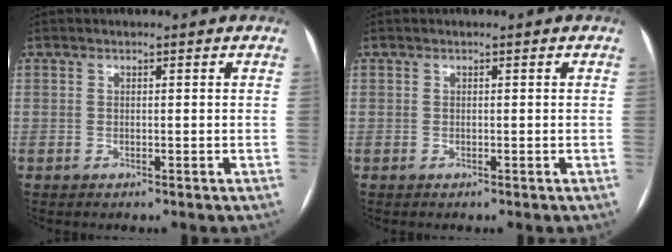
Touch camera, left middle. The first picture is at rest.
{"total": 0.0}